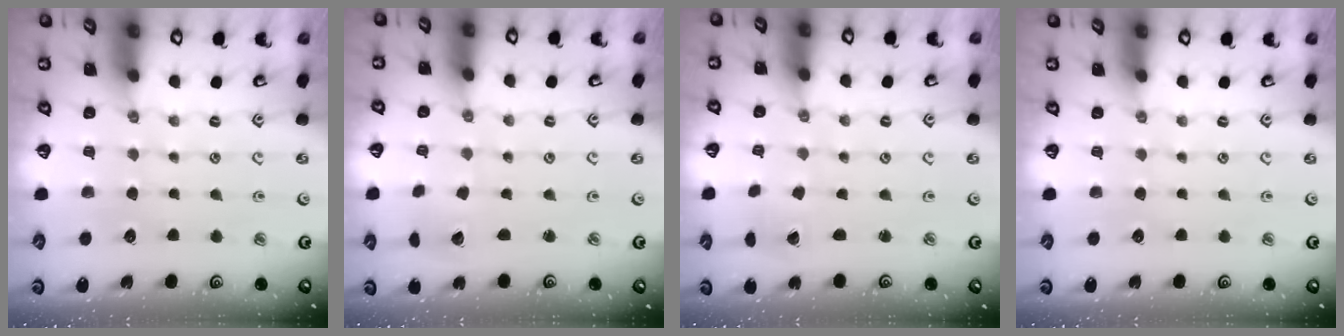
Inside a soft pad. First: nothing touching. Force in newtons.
{"total": 3.2, "press": 3.2, "slide": 0.2}
{"total": 1.8, "press": 1.8, "slide": 0.2}
{"total": 0.0}